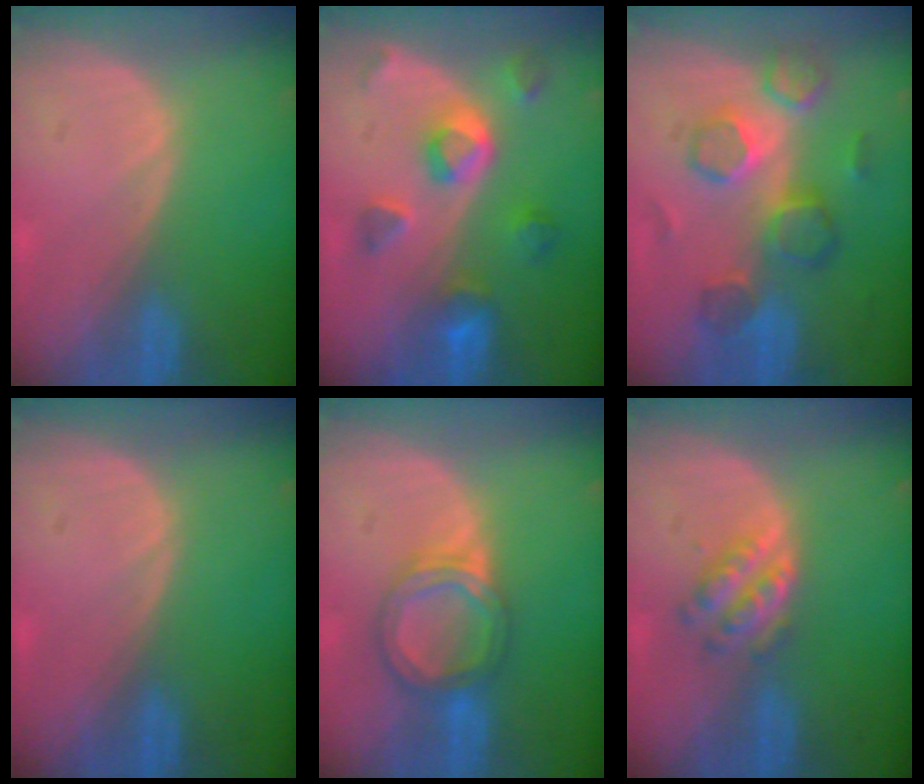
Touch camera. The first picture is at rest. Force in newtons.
{"total": 7.7, "press": 6.8, "slide": 3.5}
{"total": 8.4, "press": 8.2, "slide": 1.8}
{"total": 0.0}
{"total": 6.2, "press": 5.7, "slide": 2.5}
{"total": 4.3, "press": 4.3, "slide": 0.6}